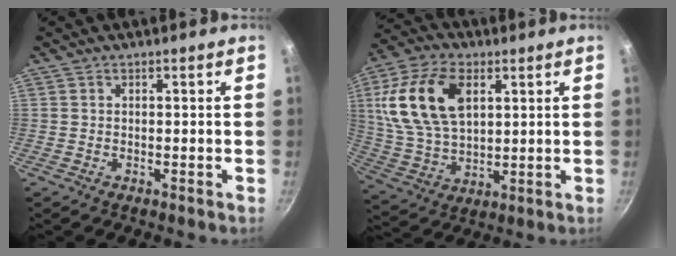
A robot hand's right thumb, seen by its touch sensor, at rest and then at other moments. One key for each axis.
{"total": 18.3, "fx": 5.3, "fy": 11.1, "fz": 13.6, "tx": -0.249, "ty": -0.007, "tz": 0.105}